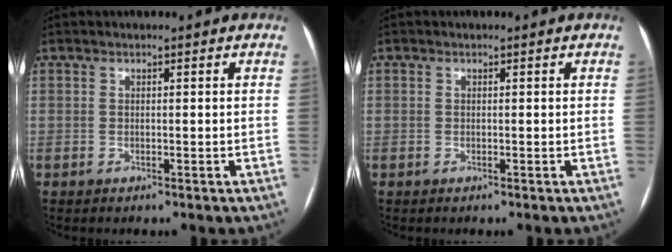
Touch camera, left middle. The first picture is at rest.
{"total": 0.0}